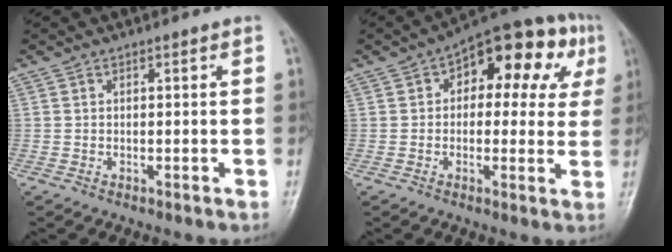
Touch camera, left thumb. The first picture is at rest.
{"total": 16.6, "force": [5.0, 9.4, 12.8], "torque": [-0.102, 0.029, 0.054]}